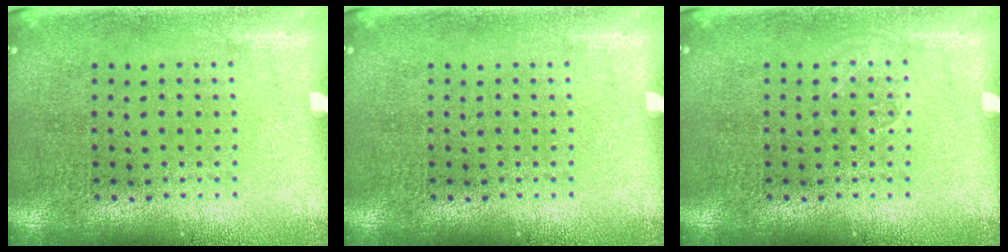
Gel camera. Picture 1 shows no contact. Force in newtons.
{"total": 0.0}
{"total": 0.8, "press": 0.8, "slide": 0.0}